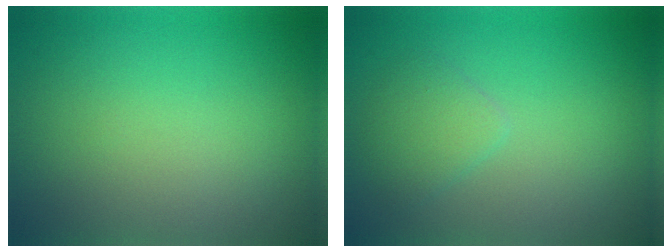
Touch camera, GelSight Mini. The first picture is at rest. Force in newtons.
{"total": 1.9, "press": 1.9, "slide": 0.1}